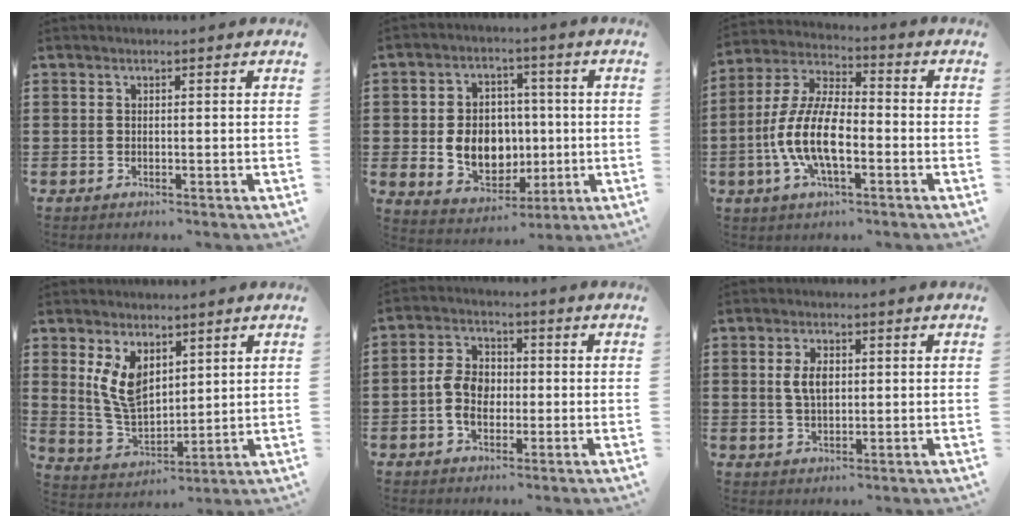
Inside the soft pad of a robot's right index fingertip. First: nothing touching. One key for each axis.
{"total": 8.6, "fx": -0.3, "fy": 7.2, "fz": 4.7, "tx": -0.089, "ty": 0.009, "tz": -0.004}
{"total": 11.1, "fx": -3.3, "fy": 4.5, "fz": 9.6, "tx": -0.228, "ty": -0.008, "tz": -0.068}
{"total": 8.1, "fx": 3.6, "fy": 4.8, "fz": 5.4, "tx": -0.133, "ty": -0.002, "tz": 0.067}
{"total": 5.9, "fx": -1.1, "fy": 4.0, "fz": 4.1, "tx": -0.103, "ty": 0.001, "tz": -0.025}
{"total": 4.1, "fx": 0.6, "fy": 2.2, "fz": 3.4, "tx": -0.078, "ty": 0.006, "tz": 0.007}